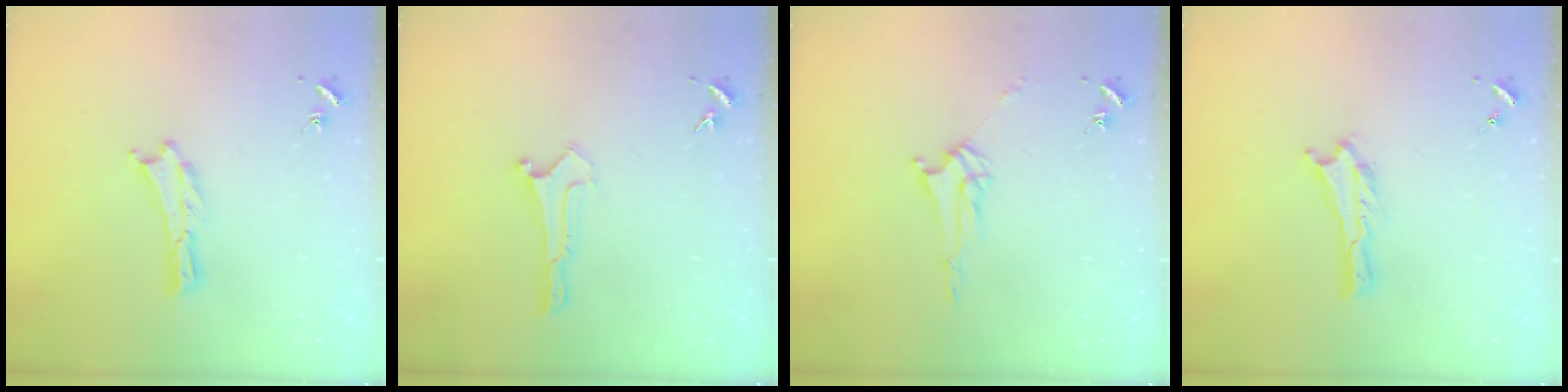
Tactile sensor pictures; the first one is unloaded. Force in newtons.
{"total": 0.0}
{"total": 3.0, "press": 3.0, "slide": 0.3}
{"total": 0.0}